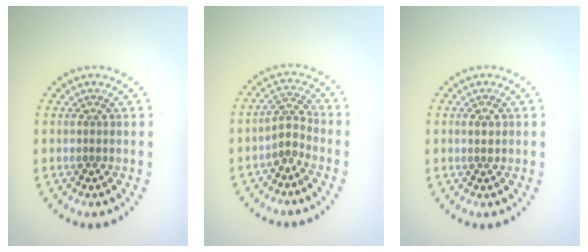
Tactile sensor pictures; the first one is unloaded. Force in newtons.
{"total": 2.3, "press": 1.8, "slide": 1.4}
{"total": 1.0, "press": 0.9, "slide": 0.4}